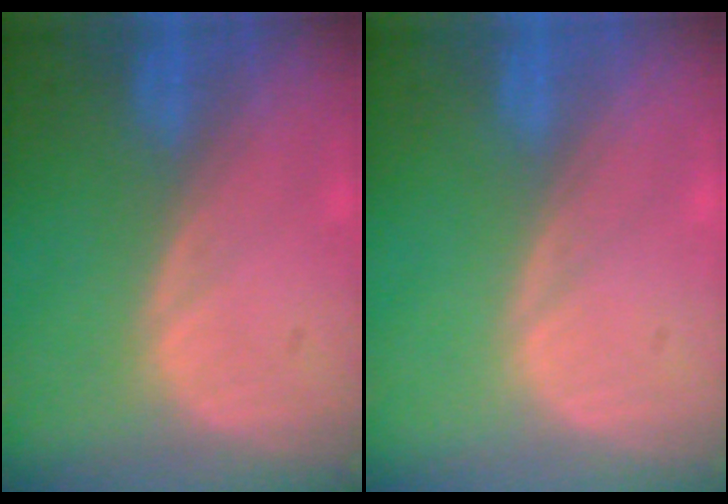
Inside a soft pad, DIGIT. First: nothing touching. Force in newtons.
{"total": 0.0}